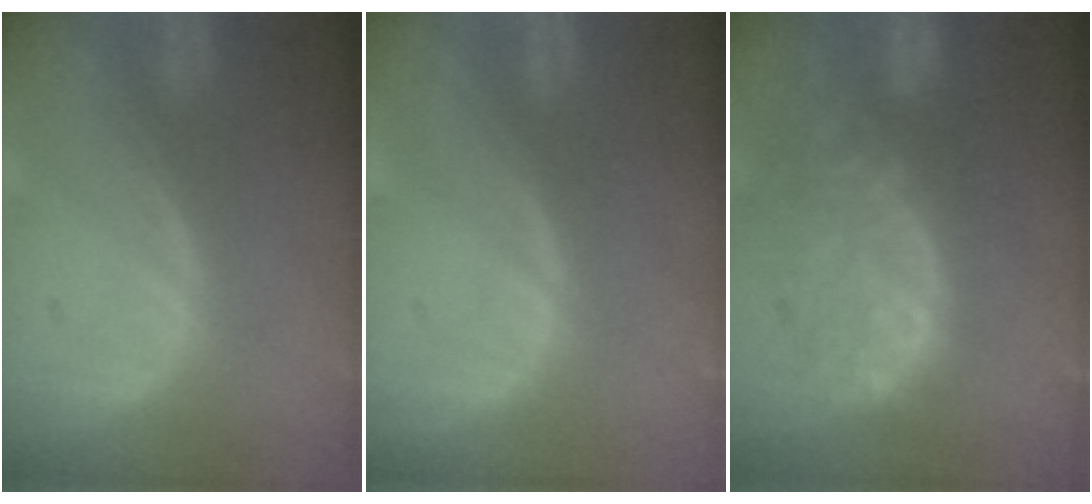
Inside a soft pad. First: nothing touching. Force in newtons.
{"total": 0.0}
{"total": 11.1, "press": 9.6, "slide": 5.5}